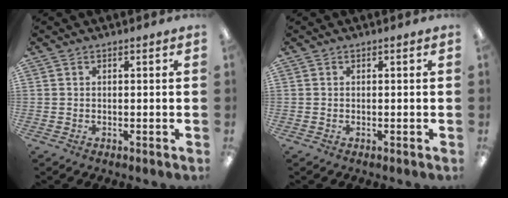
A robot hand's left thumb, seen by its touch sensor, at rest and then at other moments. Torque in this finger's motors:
{"motor_torque": [0.00, 0.00, 0.00, 0.00, 0.00]}